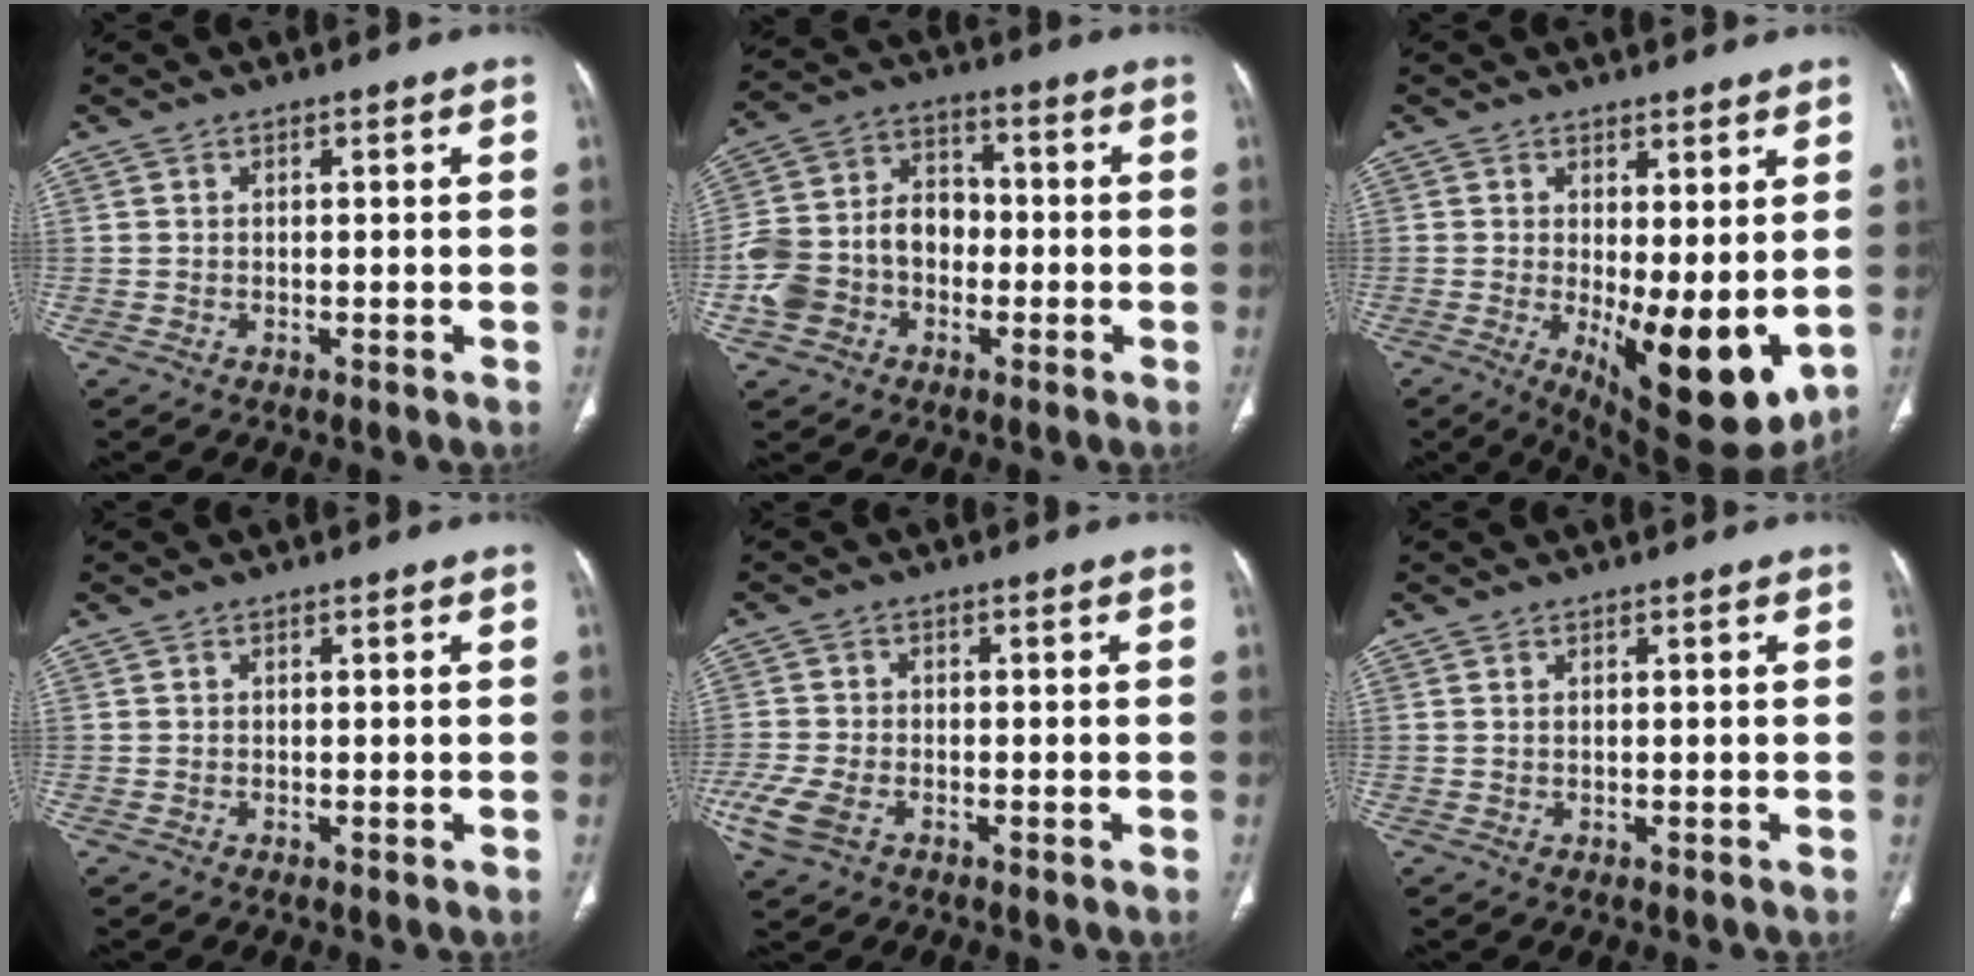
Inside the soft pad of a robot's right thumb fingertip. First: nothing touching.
{"total": 13.2, "force": [-3.4, 10.5, 7.1], "torque": [-0.121, 0.050, -0.068]}
{"total": 13.1, "force": [-1.1, 5.1, 12.0], "torque": [-0.164, -0.032, 0.000]}
{"total": 0.0}
{"total": 6.6, "force": [-2.8, 4.0, 4.4], "torque": [-0.113, 0.001, -0.053]}
{"total": 0.0}